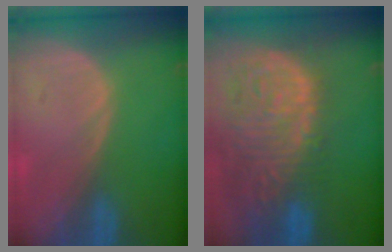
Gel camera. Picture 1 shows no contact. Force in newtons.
{"total": 14.9, "press": 12.4, "slide": 8.4}